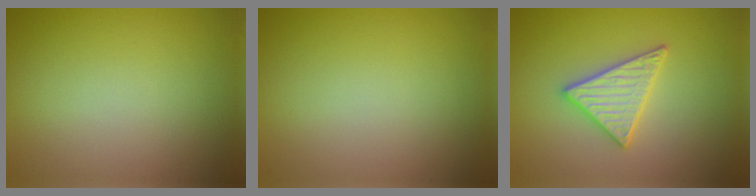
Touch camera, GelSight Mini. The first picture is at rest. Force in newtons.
{"total": 0.0}
{"total": 3.3, "press": 3.2, "slide": 0.6}